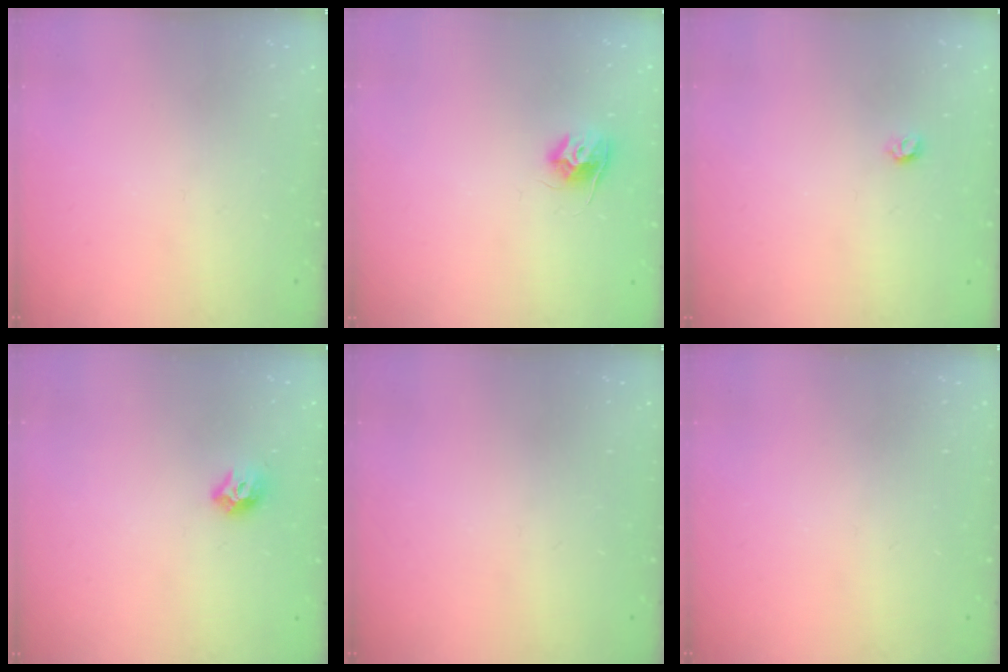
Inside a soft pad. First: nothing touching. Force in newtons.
{"total": 8.3, "press": 8.2, "slide": 0.6}
{"total": 3.5, "press": 3.5, "slide": 0.5}
{"total": 7.9, "press": 7.8, "slide": 1.0}
{"total": 0.0}
{"total": 0.0}